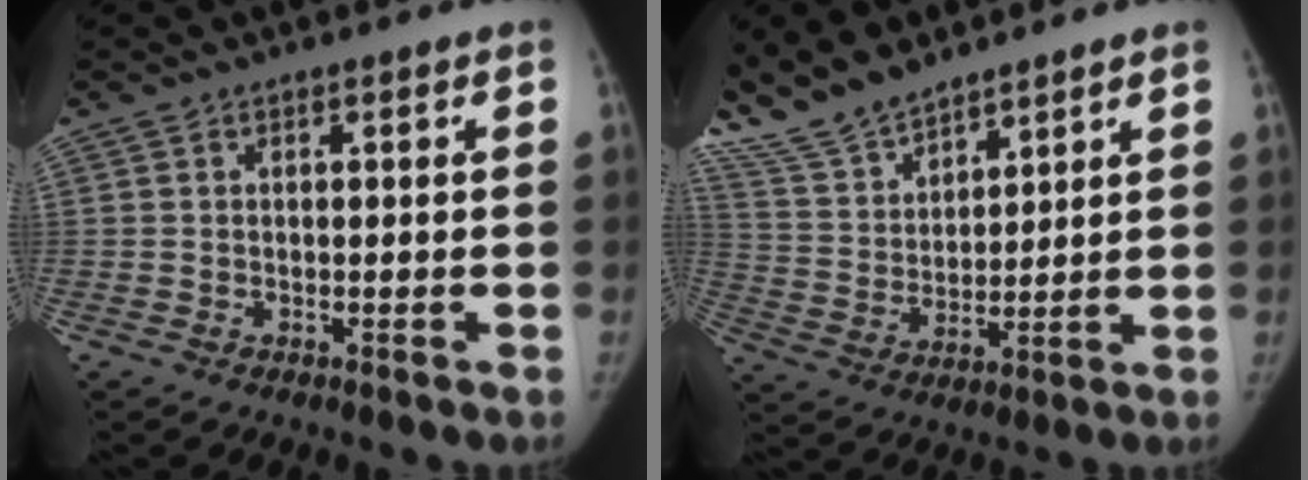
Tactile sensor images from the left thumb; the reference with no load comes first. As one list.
[{"total": 13.5, "force": [11.8, 4.5, 4.8], "torque": [-0.081, -0.041, 0.240]}]